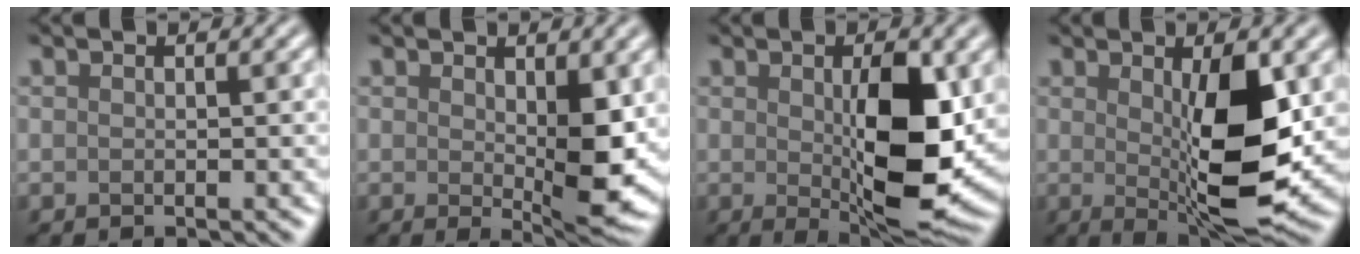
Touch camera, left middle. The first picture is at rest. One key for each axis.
{"total": 5.1, "fx": 0.4, "fy": 1.3, "fz": 4.9, "tx": -0.080, "ty": -0.016, "tz": 0.016}
{"total": 8.9, "fx": 0.1, "fy": 2.9, "fz": 8.4, "tx": -0.132, "ty": -0.012, "tz": 0.012}
{"total": 8.3, "fx": 0.2, "fy": 2.2, "fz": 8.0, "tx": -0.125, "ty": -0.020, "tz": 0.014}